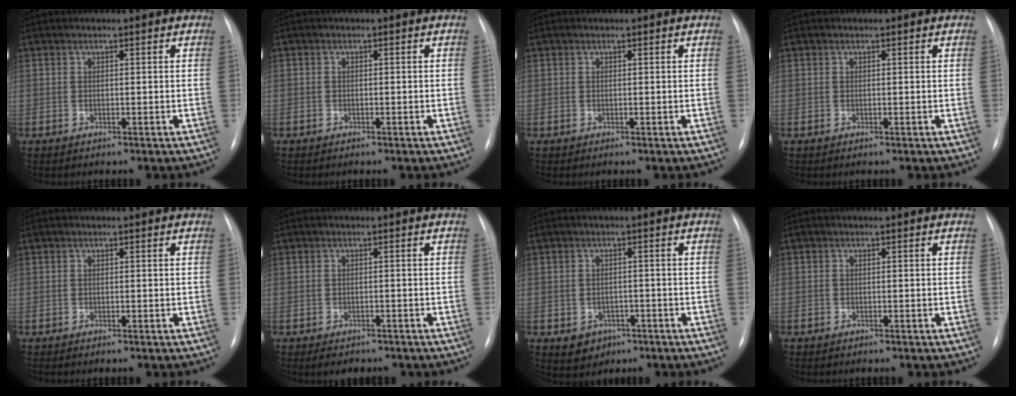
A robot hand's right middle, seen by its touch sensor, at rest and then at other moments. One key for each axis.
{"total": 0.6, "fx": -0.4, "fy": 0.4, "fz": 0.0, "tx": -0.001, "ty": 0.004, "tz": -0.009}
{"total": 0.0}
{"total": 0.0}
{"total": 0.0}
{"total": 4.0, "fx": -3.1, "fy": 1.9, "fz": 1.5, "tx": -0.017, "ty": -0.001, "tz": -0.034}
{"total": 4.0, "fx": -1.8, "fy": 3.3, "fz": 1.3, "tx": -0.015, "ty": 0.008, "tz": -0.012}
{"total": 0.8, "fx": -0.7, "fy": 0.4, "fz": 0.3, "tx": -0.007, "ty": 0.001, "tz": -0.010}